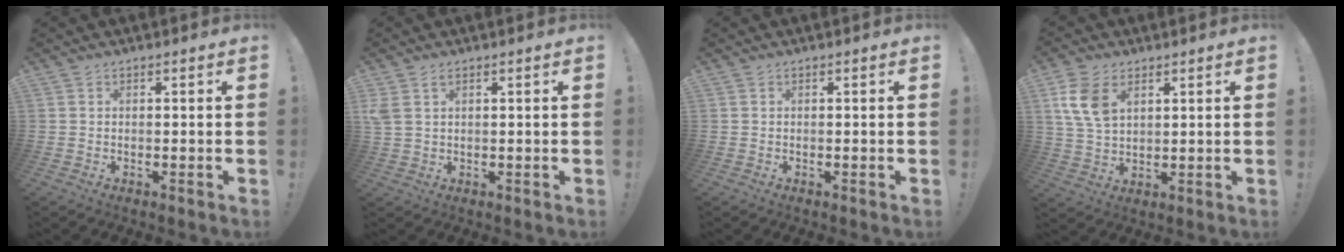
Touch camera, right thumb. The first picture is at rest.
{"total": 3.2, "force": [1.7, 1.8, 2.1], "torque": [-0.040, -0.002, 0.033]}
{"total": 0.0}
{"total": 9.7, "force": [4.3, 6.0, 6.2], "torque": [-0.127, -0.006, 0.083]}